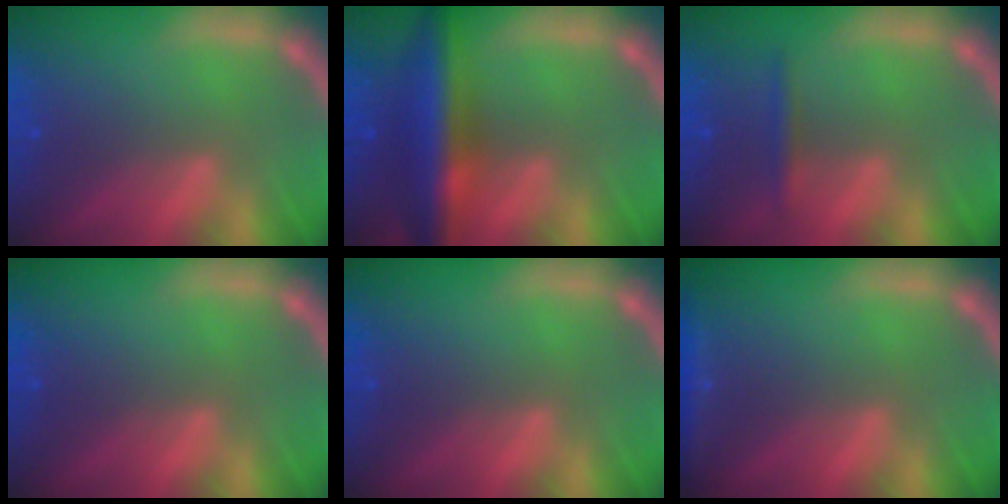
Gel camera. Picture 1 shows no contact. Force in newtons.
{"total": 7.5}
{"total": 1.4}
{"total": 0.0}
{"total": 0.0}
{"total": 1.9}